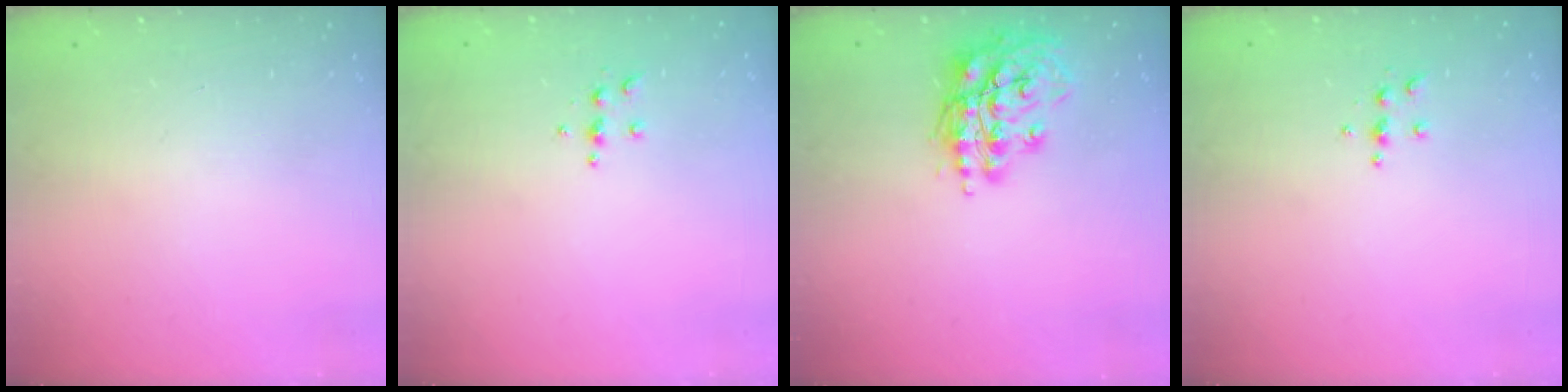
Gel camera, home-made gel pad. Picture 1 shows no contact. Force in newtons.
{"total": 5.3, "press": 5.3, "slide": 0.5}
{"total": 14.9, "press": 14.9, "slide": 1.6}
{"total": 5.3, "press": 5.3, "slide": 0.5}